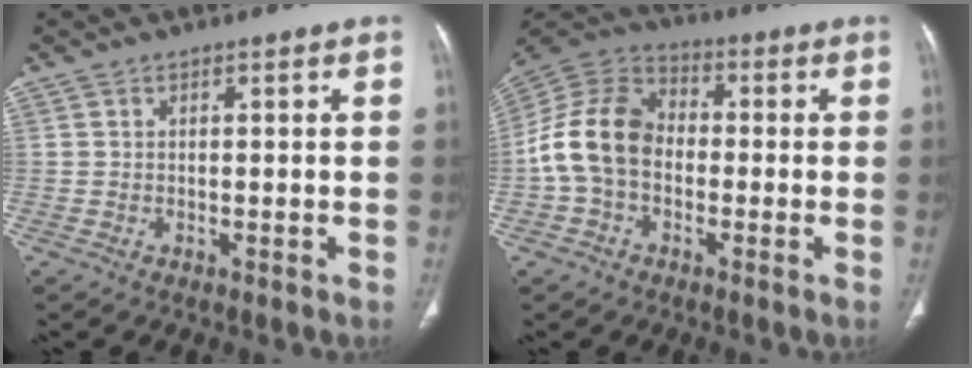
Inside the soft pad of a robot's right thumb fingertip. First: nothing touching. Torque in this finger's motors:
{"motor_torque": [1.61, 2.95, 1.11, -0.92, 0.20]}